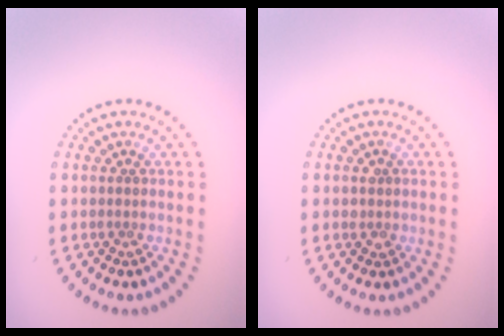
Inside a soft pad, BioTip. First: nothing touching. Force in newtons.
{"total": 1.0, "press": 1.0, "slide": 0.3}